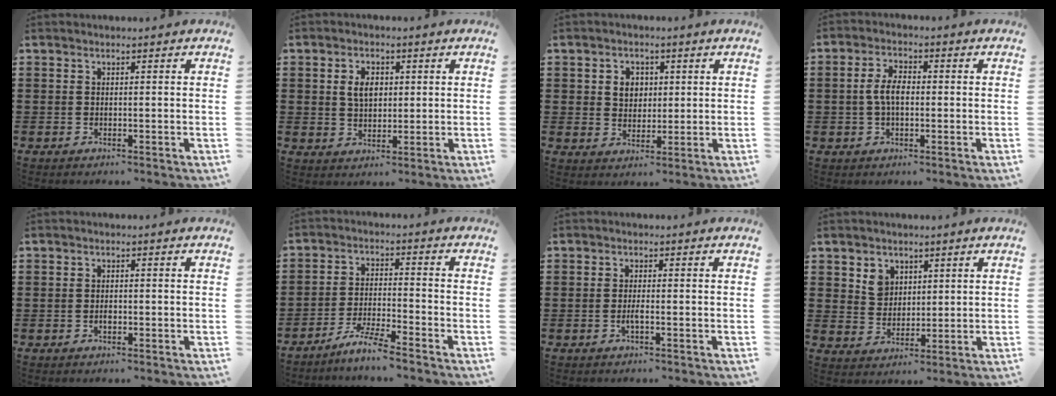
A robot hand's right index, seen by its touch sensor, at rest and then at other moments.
{"total": 3.8, "force": [0.8, 2.5, 2.8], "torque": [-0.053, 0.008, 0.010]}
{"total": 3.5, "force": [0.9, 3.0, 1.5], "torque": [-0.042, 0.012, 0.012]}
{"total": 4.5, "force": [-0.2, 2.2, 3.9], "torque": [-0.088, 0.001, -0.009]}
{"total": 1.1, "force": [-0.4, 0.6, 0.9], "torque": [-0.018, -0.003, -0.007]}
{"total": 5.5, "force": [-4.9, -0.6, 2.3], "torque": [-0.059, -0.016, -0.099]}
{"total": 1.6, "force": [-0.7, 0.0, 1.4], "torque": [-0.033, -0.005, -0.015]}
{"total": 4.2, "force": [2.3, 3.3, 1.0], "torque": [-0.025, 0.010, 0.043]}